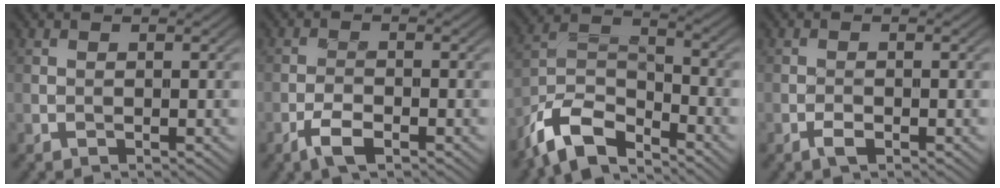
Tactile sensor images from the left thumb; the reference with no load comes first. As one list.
[{"total": 3.3, "force": [-2.0, 1.2, 2.3], "torque": [-0.048, -0.001, -0.045]}, {"total": 10.0, "force": [-7.8, 3.6, 5.1], "torque": [-0.102, -0.002, -0.169]}, {"total": 1.4, "force": [-0.8, 0.5, 0.9], "torque": [-0.018, 0.000, -0.019]}]